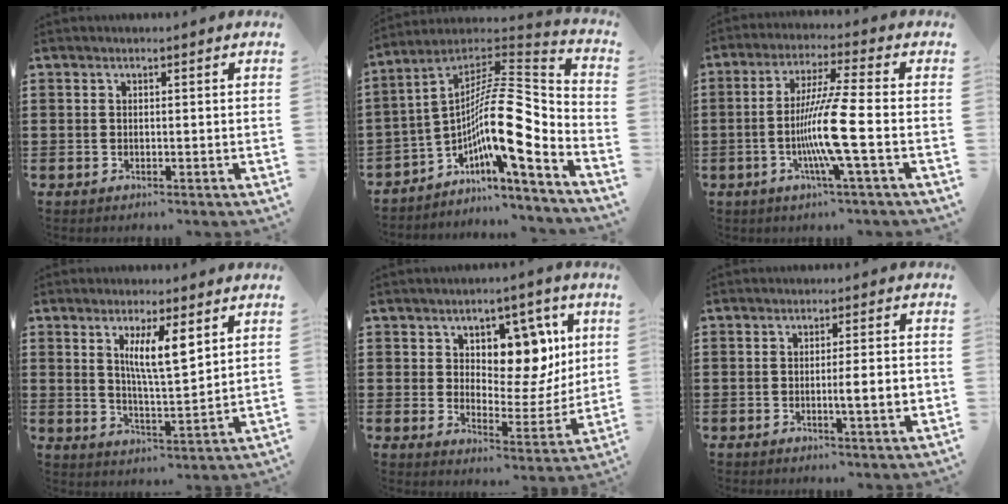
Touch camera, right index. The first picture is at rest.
{"total": 14.4, "force": [-3.1, 3.8, 13.6], "torque": [-0.236, -0.030, -0.070]}
{"total": 9.8, "force": [-2.7, -0.5, 9.4], "torque": [-0.189, -0.019, -0.058]}
{"total": 7.1, "force": [3.2, 1.5, 6.1], "torque": [-0.121, 0.001, 0.051]}
{"total": 8.4, "force": [4.5, 5.4, 4.5], "torque": [-0.076, -0.023, 0.076]}
{"total": 4.3, "force": [-0.8, 0.0, 4.2], "torque": [-0.070, -0.008, -0.014]}